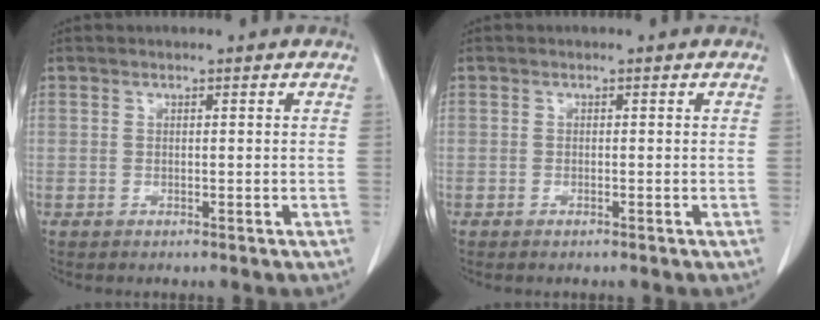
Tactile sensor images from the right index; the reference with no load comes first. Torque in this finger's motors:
{"motor_torque": [0.14, -0.11, 0.04, 0.01]}